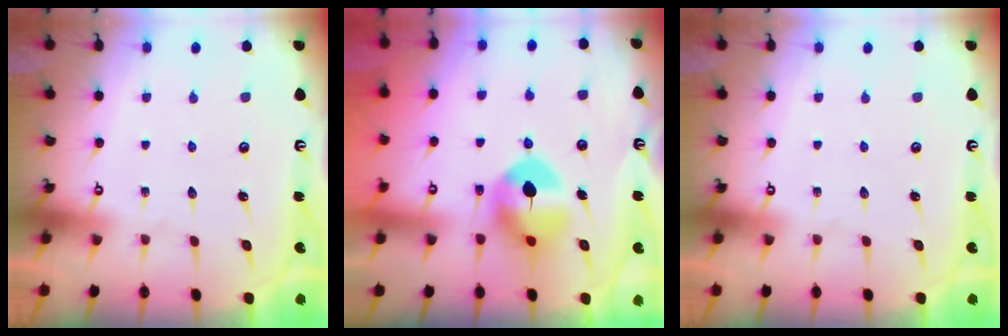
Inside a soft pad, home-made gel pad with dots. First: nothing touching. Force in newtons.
{"total": 10.5, "press": 10.4, "slide": 1.0}
{"total": 0.0}